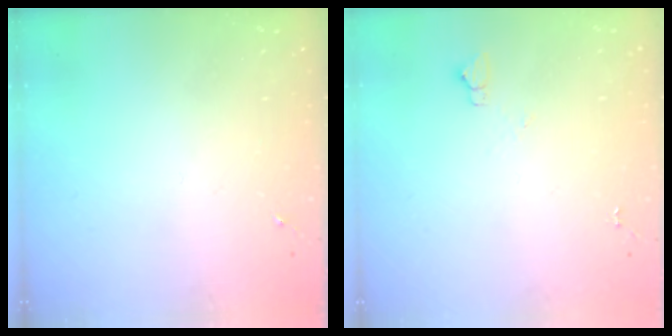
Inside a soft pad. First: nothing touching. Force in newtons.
{"total": 3.5, "press": 3.5, "slide": 0.4}